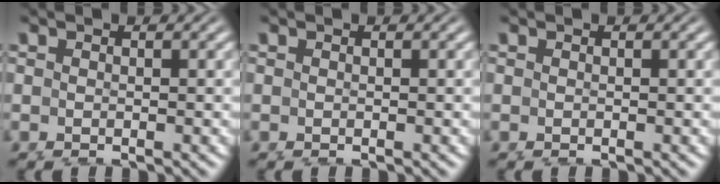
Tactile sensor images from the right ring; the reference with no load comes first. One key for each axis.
{"total": 0.0}
{"total": 0.0}